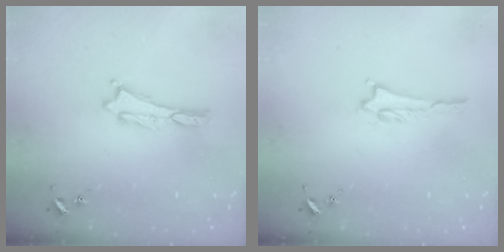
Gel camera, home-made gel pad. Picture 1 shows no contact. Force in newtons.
{"total": 1.0, "press": 1.0, "slide": 0.2}